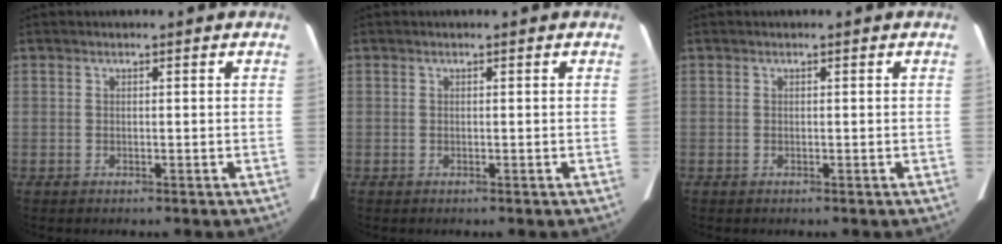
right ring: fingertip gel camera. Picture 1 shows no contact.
{"total": 0.0}
{"total": 0.0}